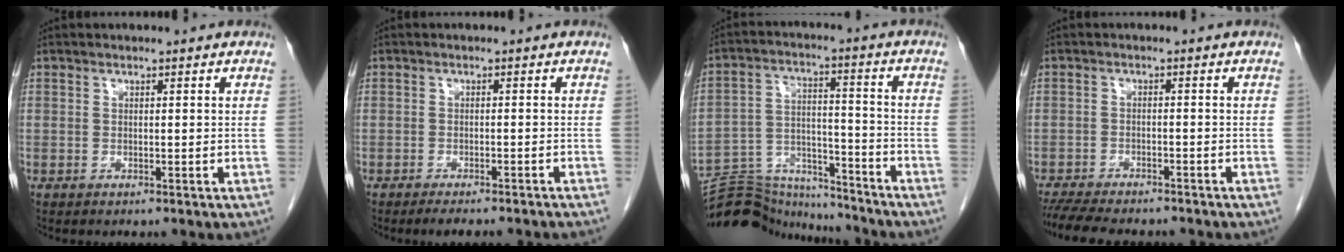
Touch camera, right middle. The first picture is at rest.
{"total": 7.3, "force": [-6.5, 0.9, 3.3], "torque": [-0.034, -0.006, -0.081]}
{"total": 14.5, "force": [-14.2, 2.4, 1.2], "torque": [-0.024, 0.037, -0.228]}
{"total": 11.6, "force": [-10.1, 2.5, 5.0], "torque": [-0.090, -0.014, -0.146]}